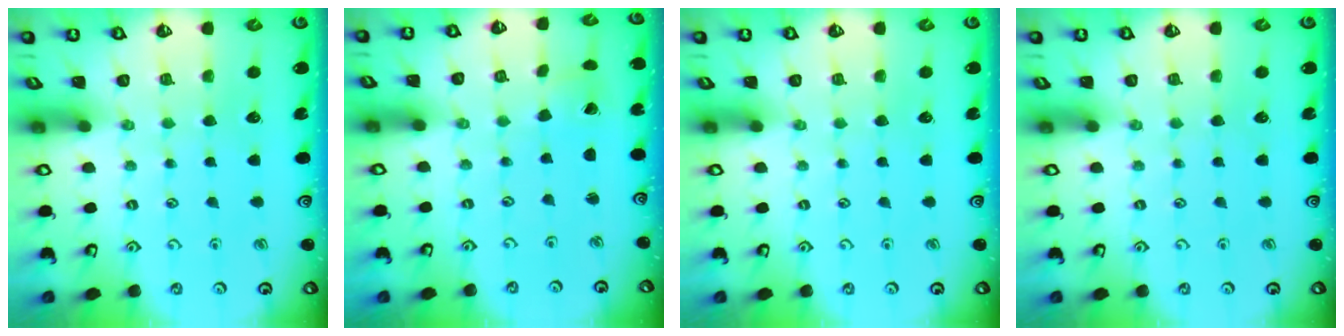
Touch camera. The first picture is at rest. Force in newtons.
{"total": 0.9, "press": 0.9, "slide": 0.1}
{"total": 0.0}
{"total": 0.0}